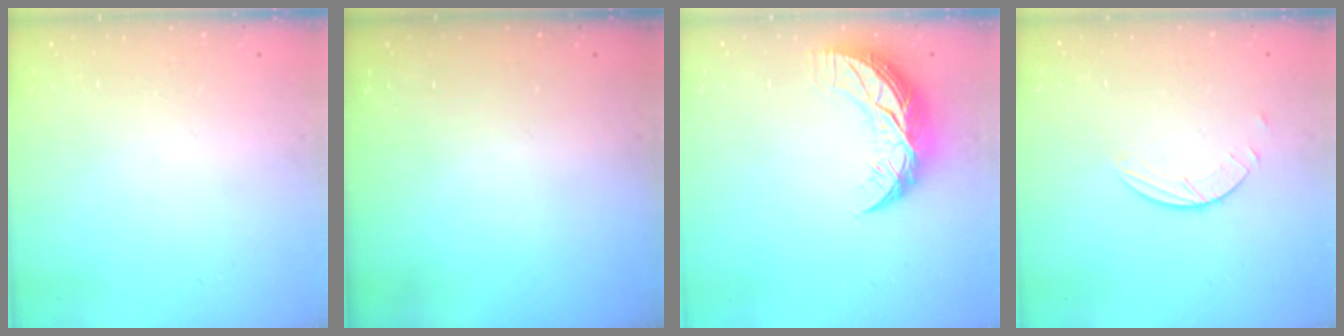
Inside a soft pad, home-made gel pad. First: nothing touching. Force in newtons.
{"total": 0.0}
{"total": 10.1, "press": 10.0, "slide": 0.9}
{"total": 2.0, "press": 2.0, "slide": 0.2}